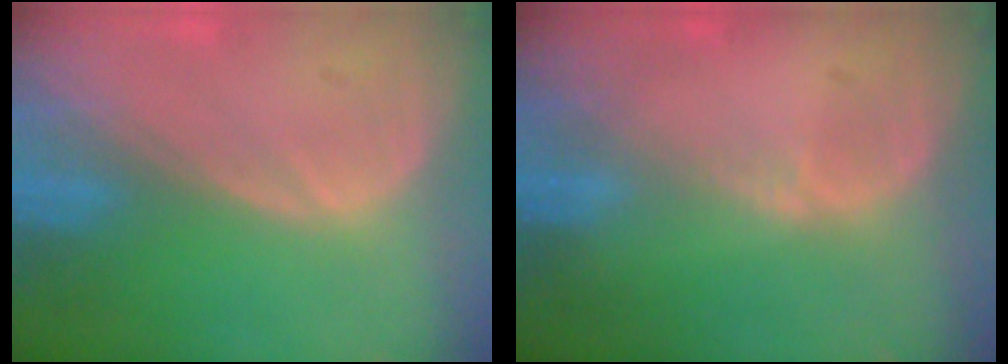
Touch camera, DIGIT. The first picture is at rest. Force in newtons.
{"total": 0.6, "press": 0.6, "slide": 0.2}